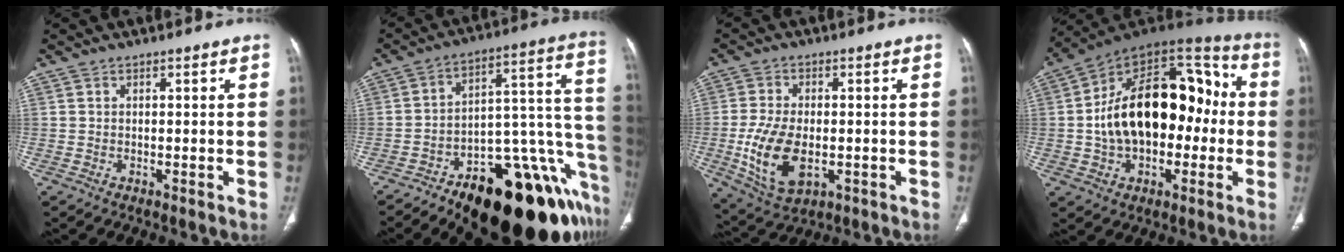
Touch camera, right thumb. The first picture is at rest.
{"total": 32.1, "force": [-14.5, 13.3, 25.3], "torque": [-0.242, 0.083, -0.203]}
{"total": 12.4, "force": [-2.5, 7.0, 9.9], "torque": [-0.192, -0.006, -0.032]}
{"total": 25.6, "force": [-0.5, 15.5, 20.4], "torque": [-0.307, 0.047, -0.007]}